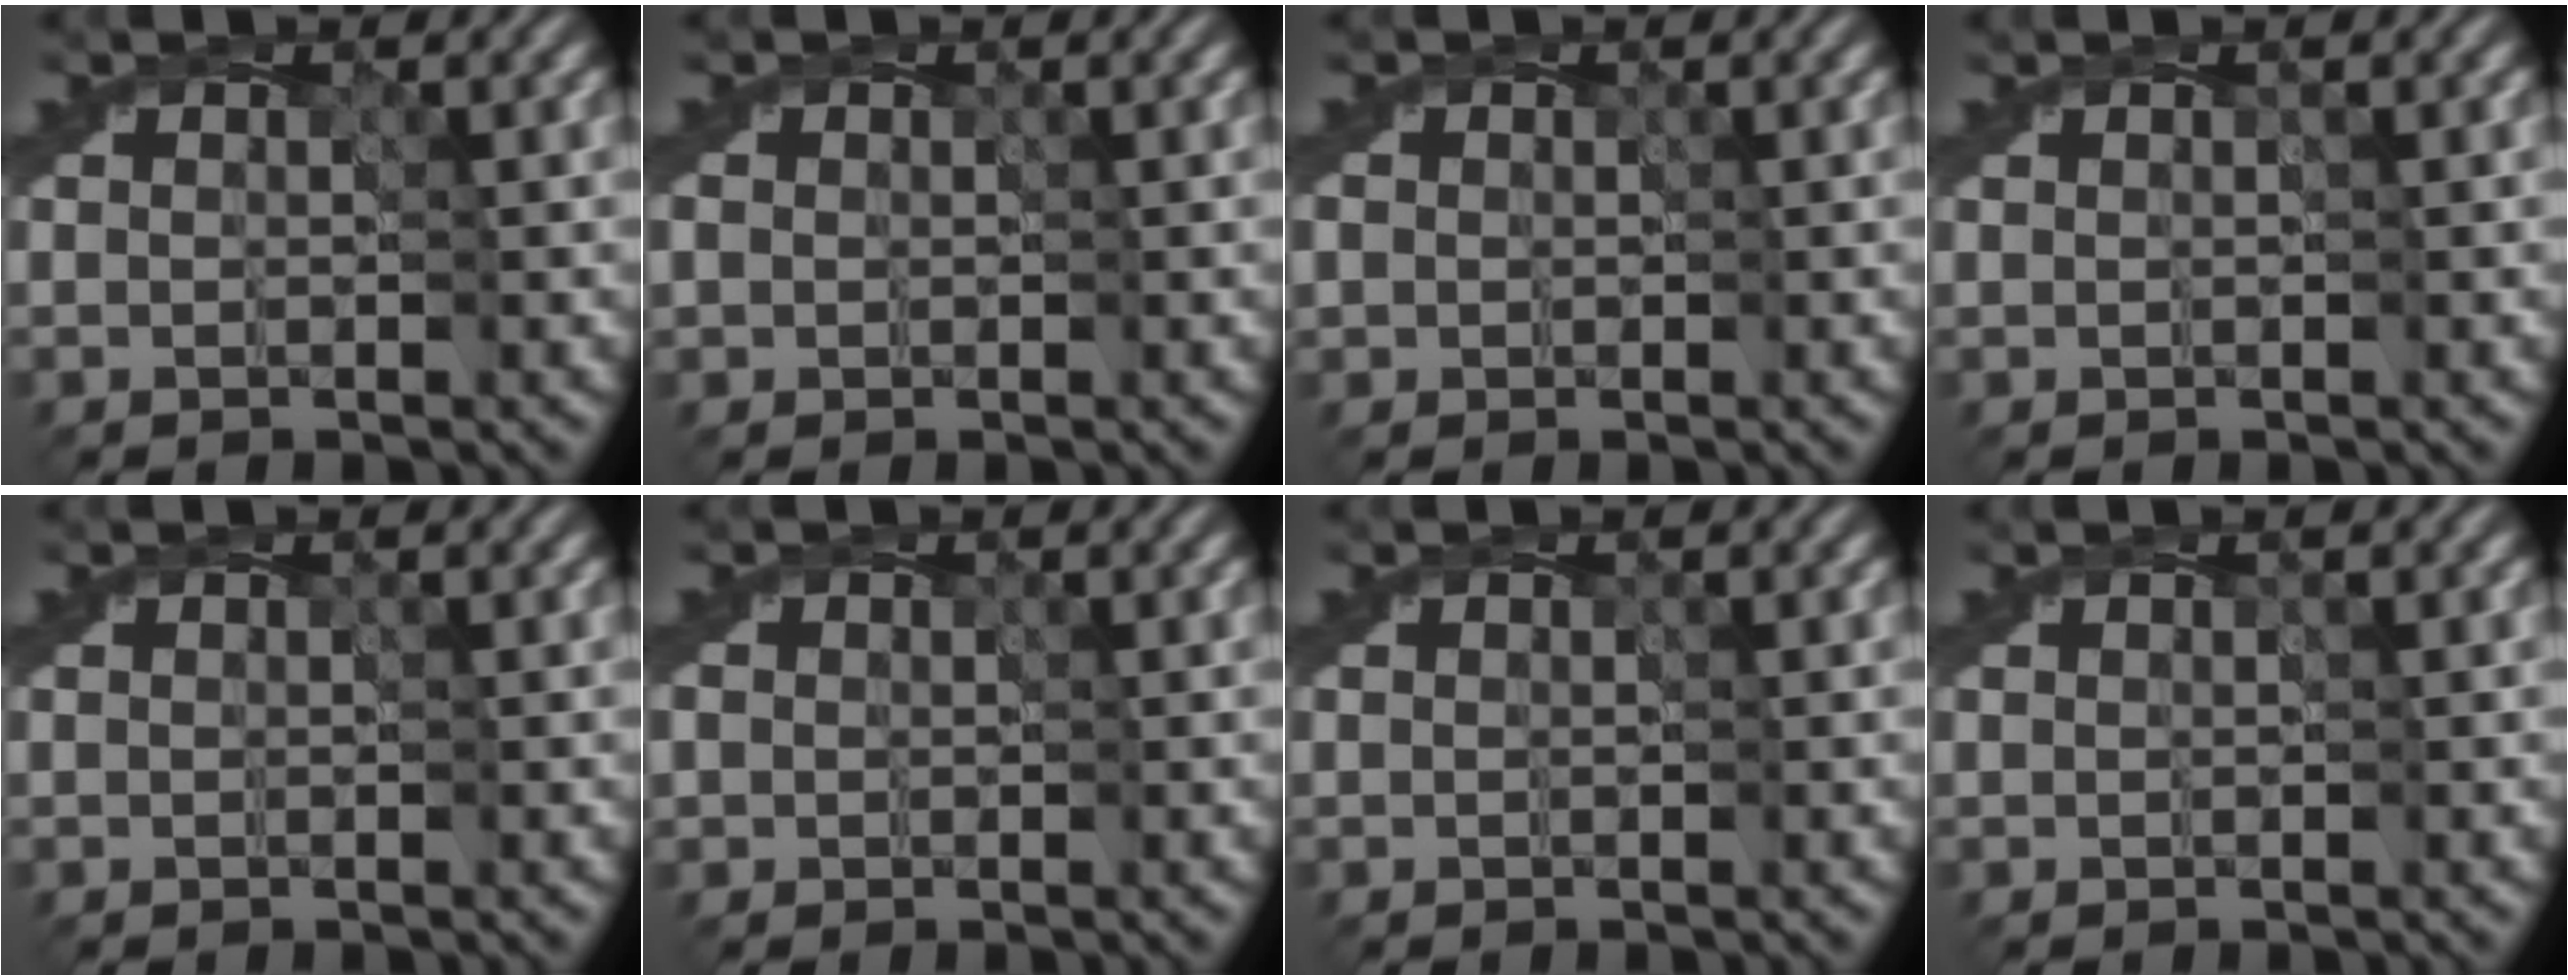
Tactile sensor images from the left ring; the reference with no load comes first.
{"total": 0.7, "force": [0.0, 0.7, -0.2], "torque": [0.007, -0.002, -0.003]}
{"total": 1.3, "force": [0.2, 1.3, -0.1], "torque": [0.015, 0.006, -0.008]}
{"total": 0.0}
{"total": 0.0}
{"total": 1.0, "force": [0.1, 1.0, -0.1], "torque": [0.012, 0.001, -0.006]}
{"total": 0.0}
{"total": 0.0}